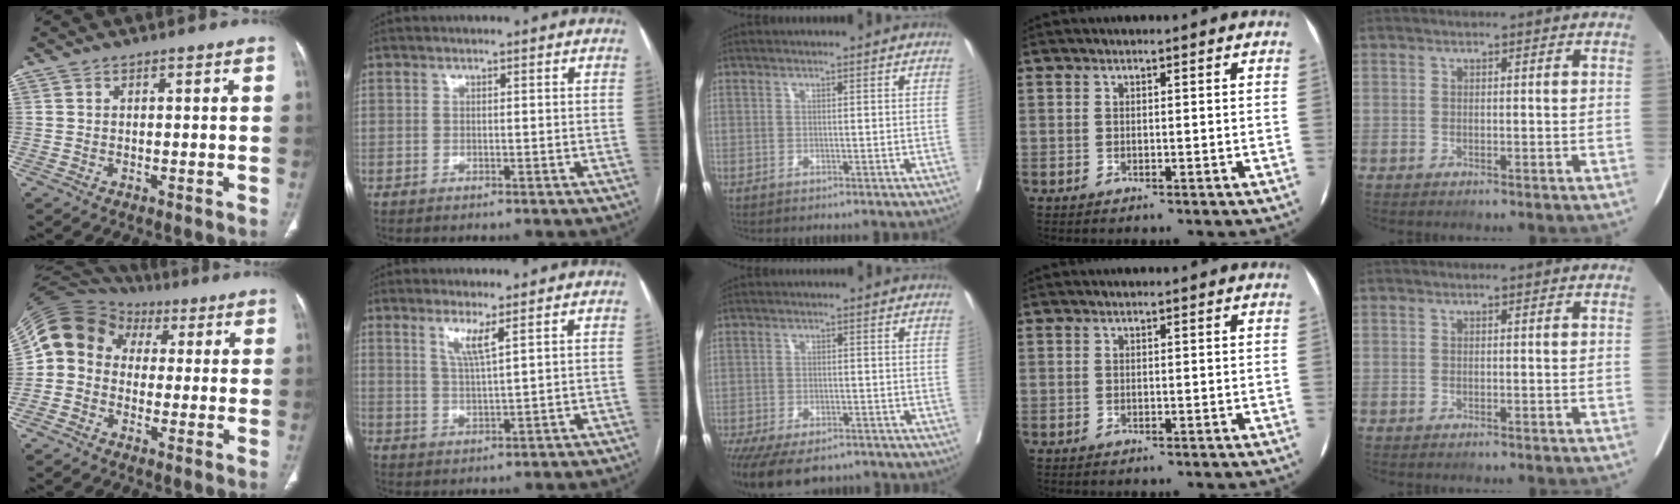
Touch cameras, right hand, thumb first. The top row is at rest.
{"thumb": {"total": 11.5, "force": [0.9, 9.9, 5.8], "torque": [-0.099, 0.040, 0.000]}, "index": {"total": 3.7, "force": [2.2, -0.3, 3.0], "torque": [-0.062, -0.011, 0.045]}, "middle": {"total": 13.9, "force": [-10.2, 6.2, 7.1], "torque": [-0.166, -0.026, -0.143]}}